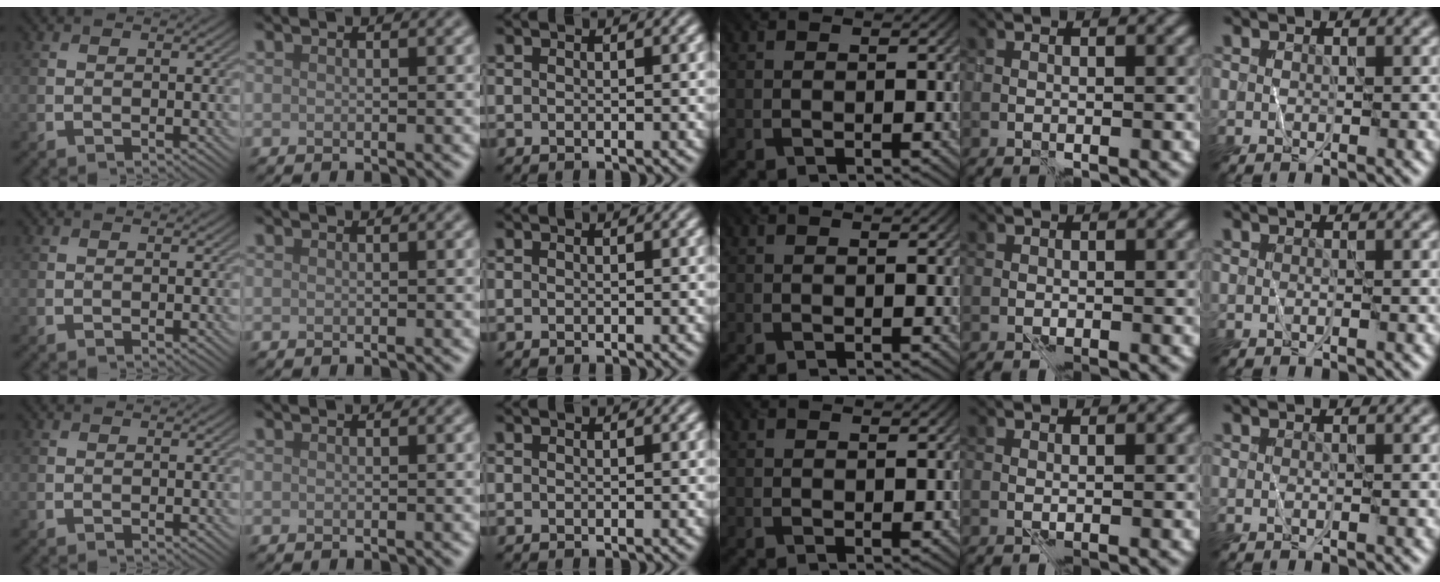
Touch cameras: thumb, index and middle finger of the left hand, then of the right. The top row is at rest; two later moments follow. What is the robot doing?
{"motion": "wrap", "object": "plastic wrap"}